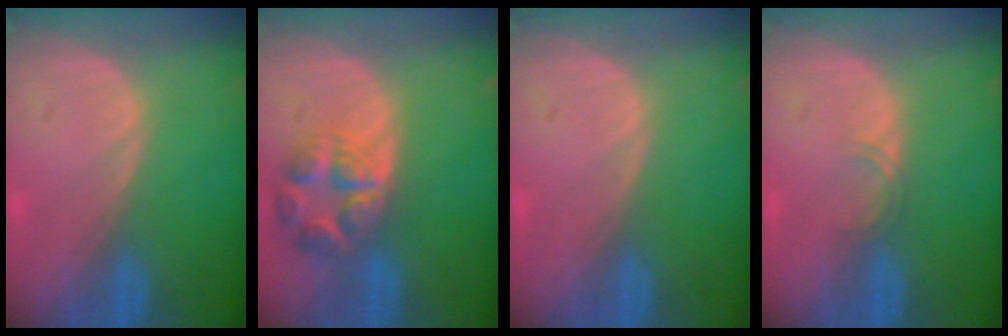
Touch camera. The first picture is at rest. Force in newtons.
{"total": 7.6, "press": 6.8, "slide": 3.4}
{"total": 0.0}
{"total": 1.4, "press": 1.4, "slide": 0.2}